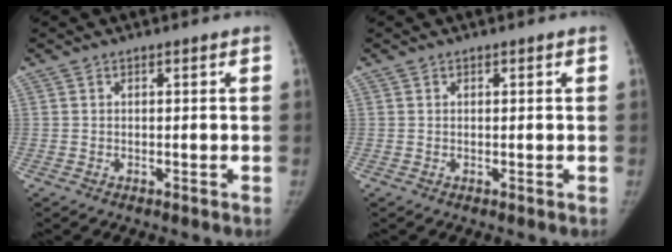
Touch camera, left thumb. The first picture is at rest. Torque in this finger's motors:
{"motor_torque": [-0.19, -0.11, -0.36, 0.13, -0.01]}